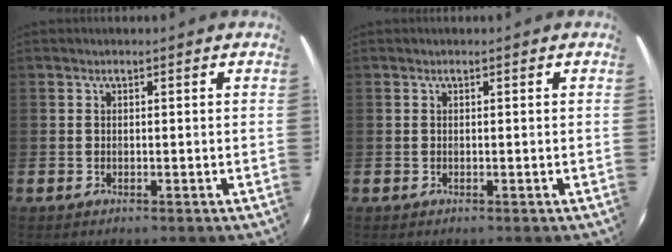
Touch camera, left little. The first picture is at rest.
{"total": 0.0}